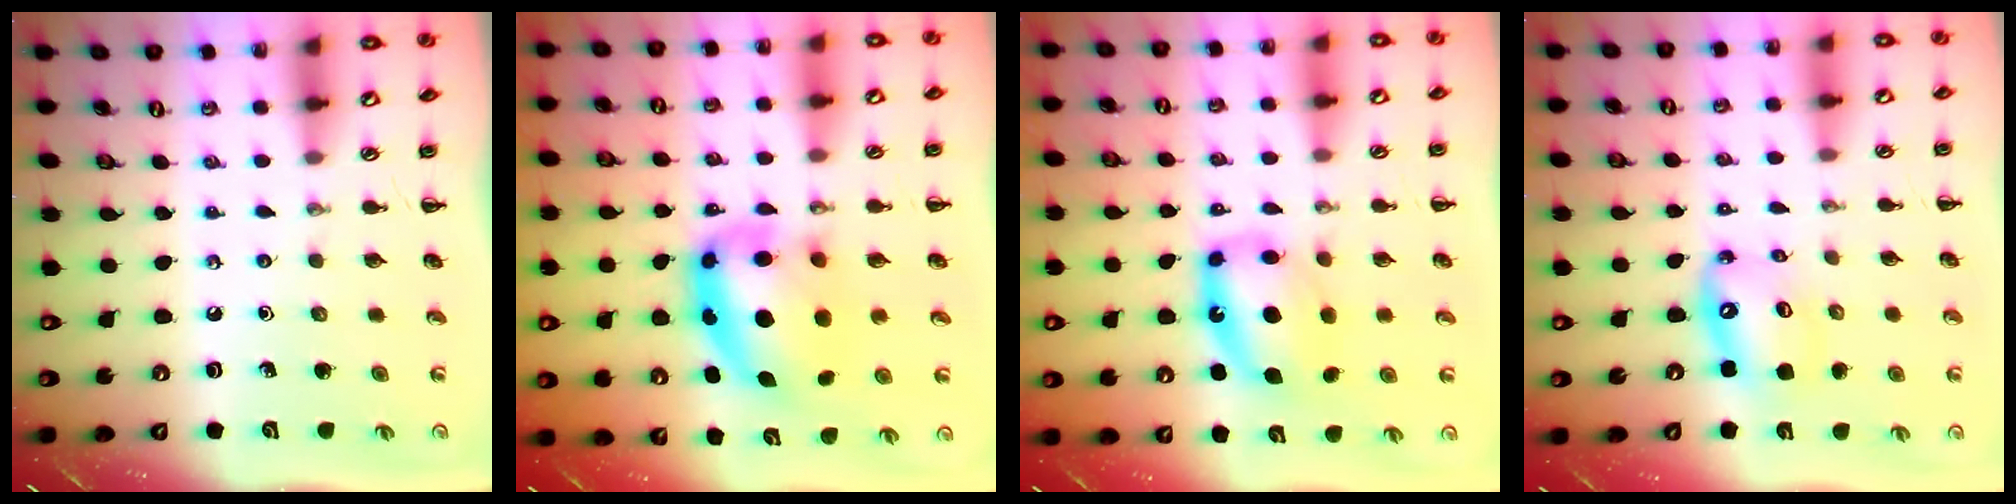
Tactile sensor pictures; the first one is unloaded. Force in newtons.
{"total": 11.7, "press": 11.3, "slide": 2.8}
{"total": 10.3, "press": 10.1, "slide": 2.3}
{"total": 10.1, "press": 9.8, "slide": 2.6}